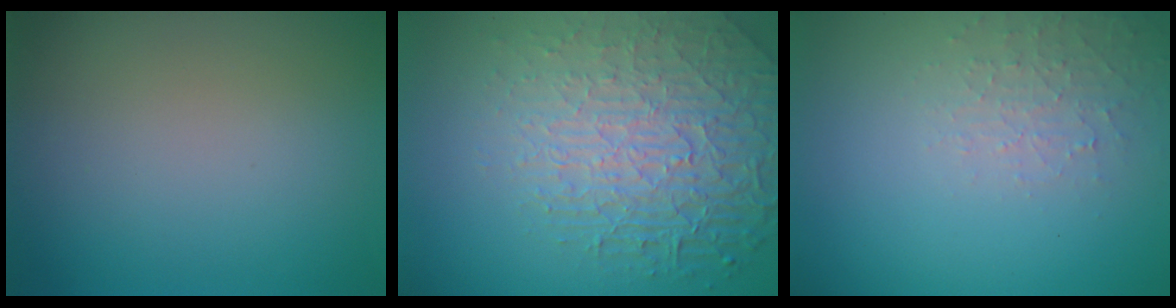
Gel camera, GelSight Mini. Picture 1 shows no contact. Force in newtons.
{"total": 8.3, "press": 5.7, "slide": 6.1}
{"total": 2.1, "press": 2.0, "slide": 0.5}